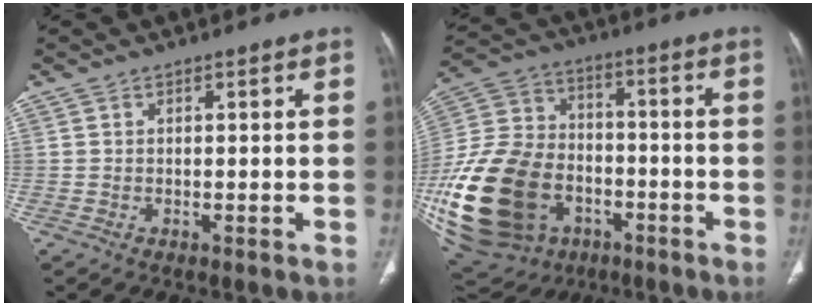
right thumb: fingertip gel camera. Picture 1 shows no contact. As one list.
[{"total": 34.0, "force": [-11.0, 24.5, 20.8], "torque": [-0.515, 0.044, -0.180]}]